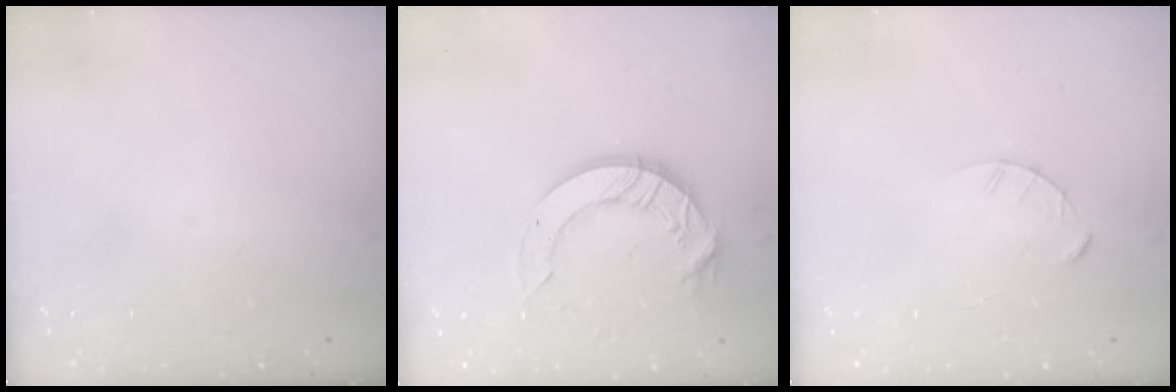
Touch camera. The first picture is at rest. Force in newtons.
{"total": 11.6, "press": 11.6, "slide": 1.2}
{"total": 2.4, "press": 2.4, "slide": 0.3}